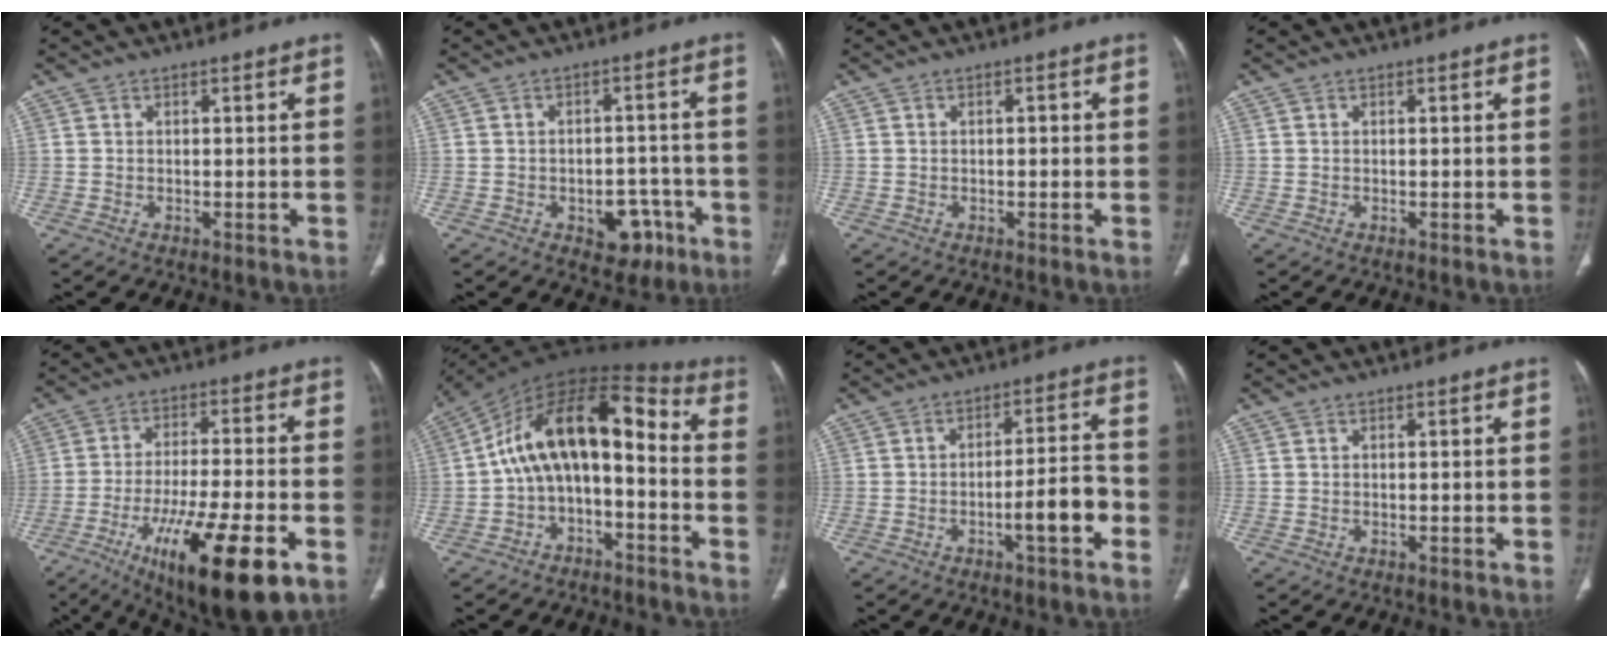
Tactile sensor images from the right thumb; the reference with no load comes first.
{"total": 7.4, "force": [-3.5, 4.8, 4.3], "torque": [-0.024, 0.028, -0.040]}
{"total": 1.0, "force": [0.0, 0.5, 0.8], "torque": [-0.006, 0.001, -0.002]}
{"total": 0.0}
{"total": 20.2, "force": [-9.0, 5.4, 17.3], "torque": [-0.280, 0.013, -0.137]}
{"total": 16.2, "force": [-2.1, 8.8, 13.4], "torque": [-0.203, 0.094, -0.043]}
{"total": 8.3, "force": [-3.3, 2.0, 7.4], "torque": [-0.106, 0.032, -0.049]}
{"total": 0.0}